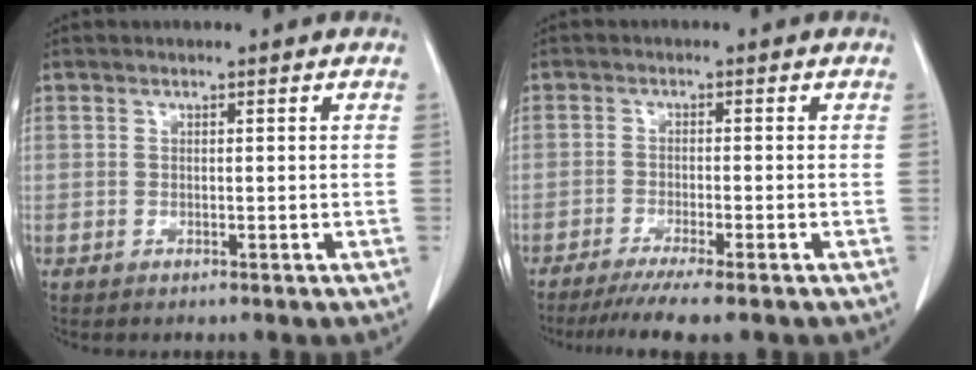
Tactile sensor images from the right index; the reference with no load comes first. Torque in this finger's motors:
{"motor_torque": [0.52, -0.52, 0.14, 0.08]}